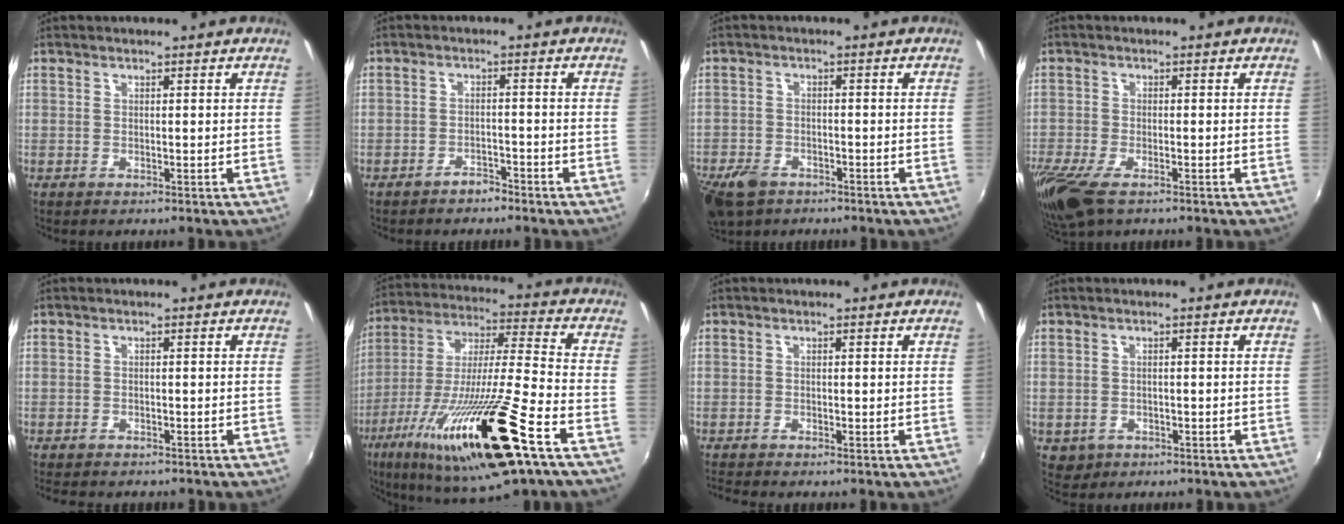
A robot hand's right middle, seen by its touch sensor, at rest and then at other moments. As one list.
[{"total": 2.5, "force": [-2.3, 0.9, 0.6], "torque": [-0.020, 0.003, -0.035]}, {"total": 7.9, "force": [-5.4, 4.5, 3.6], "torque": [-0.103, -0.011, -0.097]}, {"total": 10.5, "force": [-6.7, 3.9, 7.0], "torque": [-0.168, -0.047, -0.128]}, {"total": 3.8, "force": [-3.3, 1.3, 1.4], "torque": [-0.035, -0.016, -0.049]}, {"total": 26.2, "force": [-13.8, 2.1, 22.2], "torque": [-0.406, -0.072, -0.240]}, {"total": 1.4, "force": [-1.3, 0.2, 0.4], "torque": [-0.015, -0.007, -0.029]}, {"total": 3.4, "force": [-1.0, 3.0, 1.3], "torque": [-0.033, -0.004, -0.007]}]